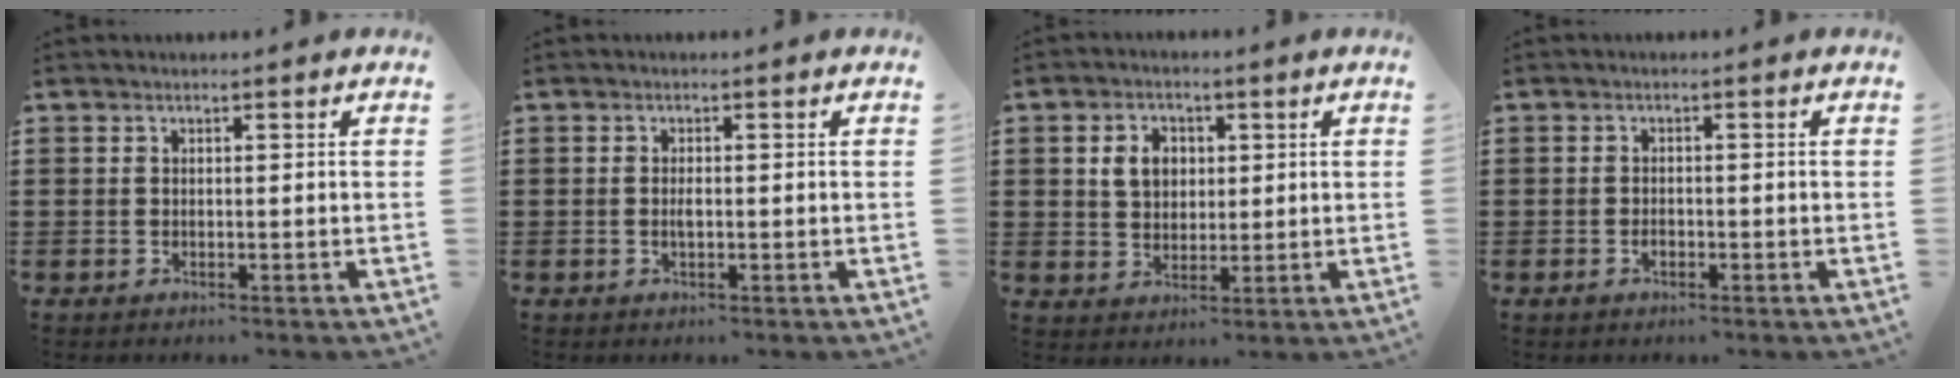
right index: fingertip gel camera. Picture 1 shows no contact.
{"total": 1.5, "force": [-0.1, 0.6, 1.3], "torque": [-0.025, 0.002, -0.003]}
{"total": 4.7, "force": [1.1, 3.7, 2.6], "torque": [-0.064, 0.015, 0.017]}
{"total": 1.4, "force": [-0.5, 0.7, 1.1], "torque": [-0.021, -0.001, -0.008]}